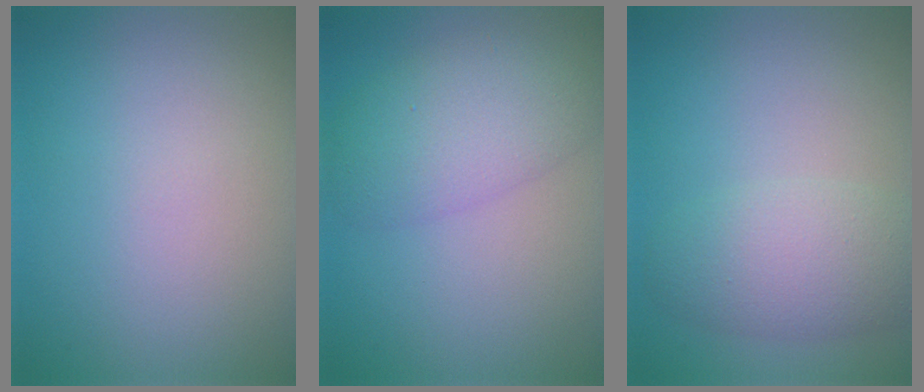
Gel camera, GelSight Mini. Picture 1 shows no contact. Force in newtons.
{"total": 5.2, "press": 5.1, "slide": 0.3}
{"total": 4.2, "press": 4.1, "slide": 0.3}